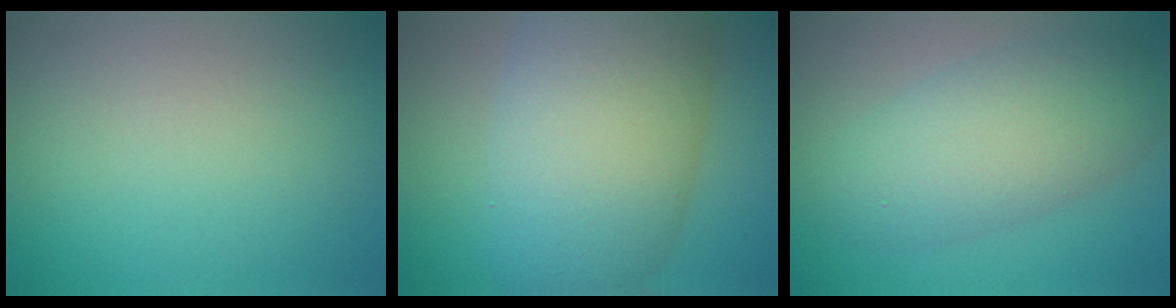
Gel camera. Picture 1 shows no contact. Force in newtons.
{"total": 12.4, "press": 12.4, "slide": 0.4}
{"total": 6.5, "press": 6.5, "slide": 0.3}